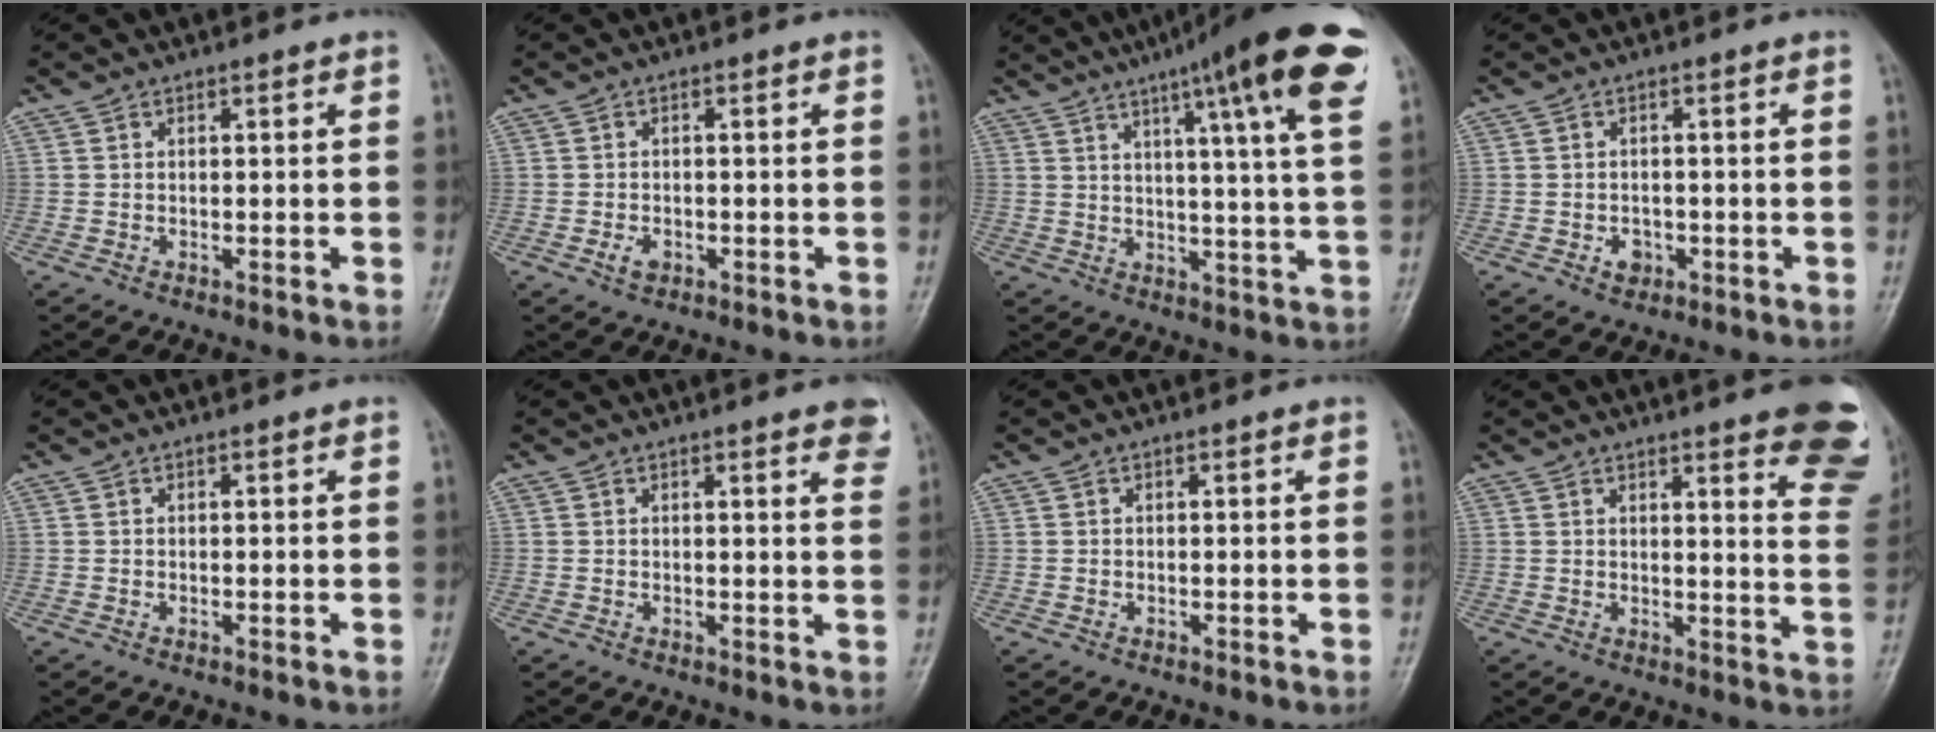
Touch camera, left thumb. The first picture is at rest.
{"total": 2.0, "force": [-0.8, 1.4, 1.2], "torque": [-0.019, 0.001, -0.012]}
{"total": 19.5, "force": [10.4, 2.0, 16.3], "torque": [-0.222, -0.022, 0.131]}
{"total": 2.3, "force": [-0.8, 1.9, 1.0], "torque": [-0.003, 0.004, -0.008]}
{"total": 0.0}
{"total": 5.8, "force": [3.9, 1.3, 4.0], "torque": [-0.033, -0.010, 0.037]}
{"total": 0.0}
{"total": 17.4, "force": [12.0, 3.8, 12.1], "torque": [-0.120, -0.063, 0.125]}